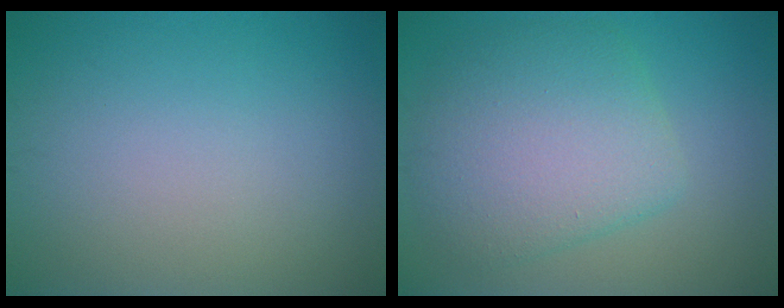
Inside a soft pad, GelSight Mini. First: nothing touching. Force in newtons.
{"total": 6.7, "press": 6.7, "slide": 0.3}